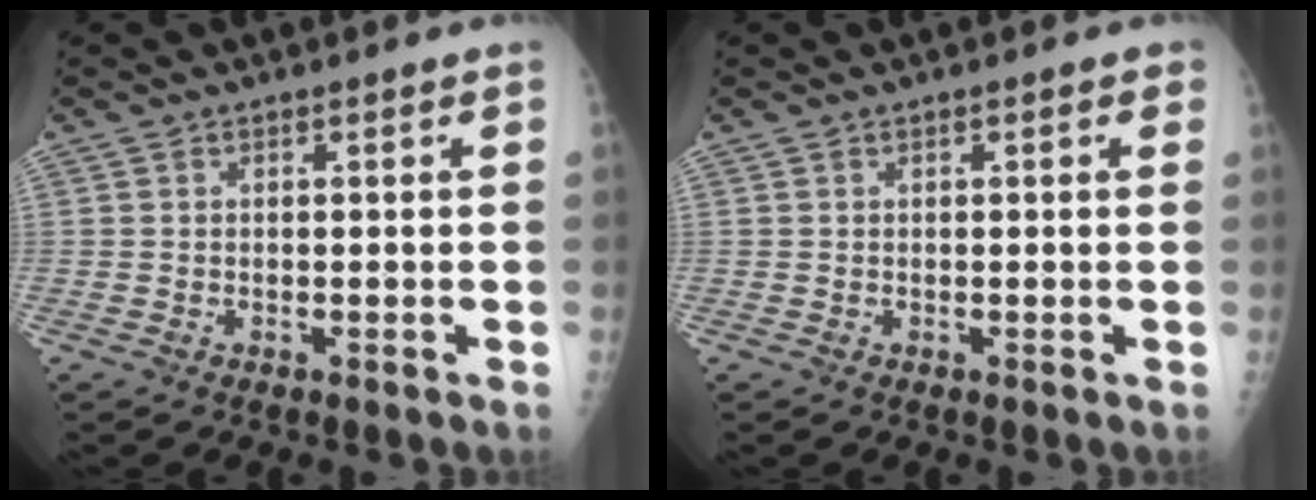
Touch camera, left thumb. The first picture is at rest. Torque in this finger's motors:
{"motor_torque": [-0.17, -0.02, -0.06, -0.11, 0.02]}